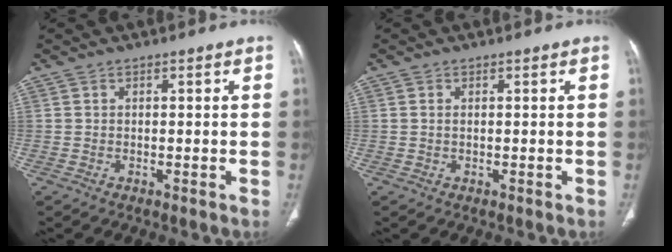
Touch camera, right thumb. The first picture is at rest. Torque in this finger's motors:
{"motor_torque": [-0.23, 0.02, 0.26, 0.42, 0.06]}